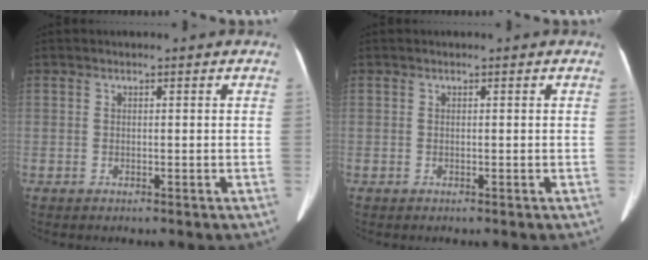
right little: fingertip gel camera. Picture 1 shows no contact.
{"total": 0.0}